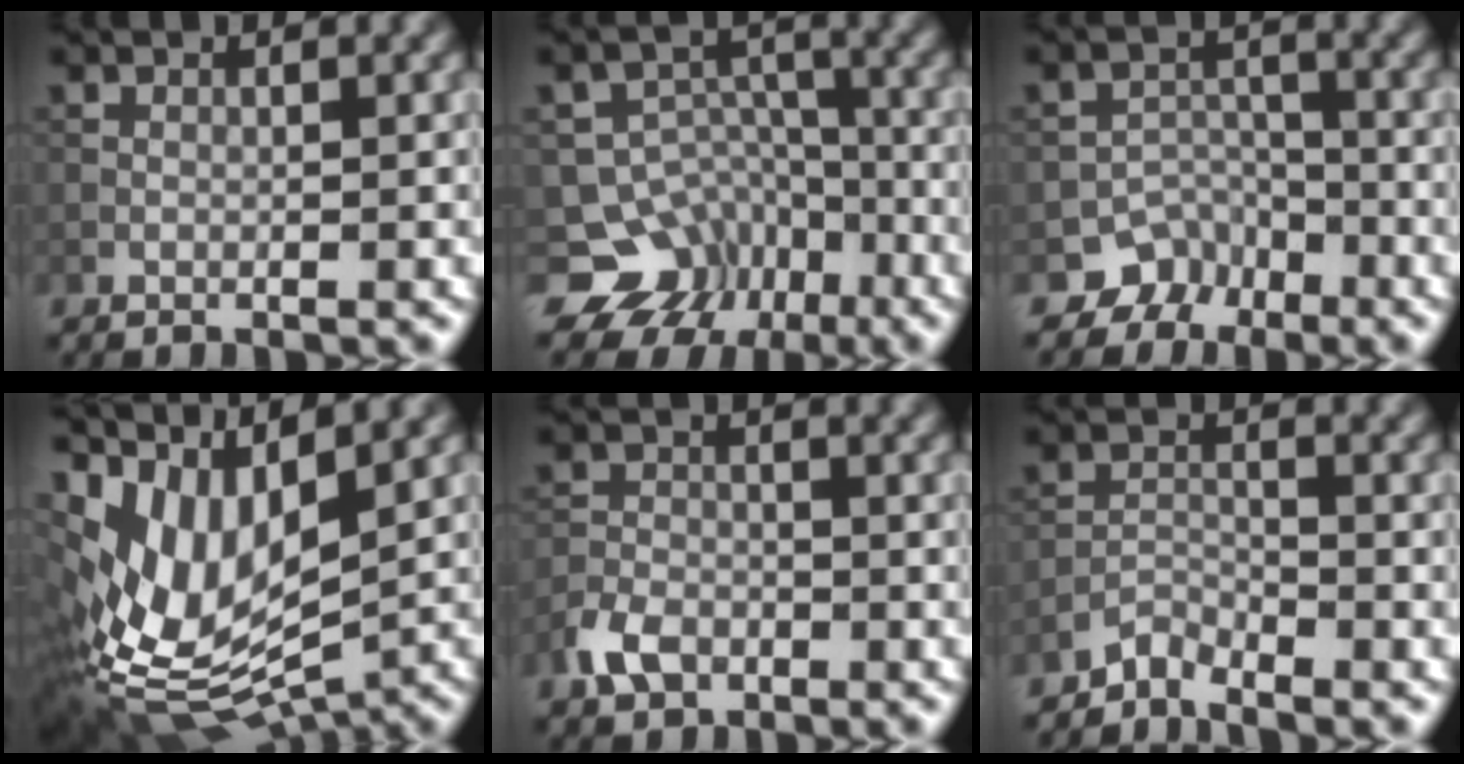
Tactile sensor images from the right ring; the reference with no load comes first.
{"total": 7.9, "force": [-5.2, 5.7, 1.3], "torque": [-0.002, 0.004, -0.072]}
{"total": 3.8, "force": [-2.7, 2.7, 0.3], "torque": [0.013, -0.001, -0.038]}
{"total": 11.4, "force": [1.9, 5.9, 9.6], "torque": [-0.216, -0.017, 0.059]}
{"total": 3.0, "force": [-1.8, 1.9, 1.3], "torque": [-0.027, 0.000, -0.044]}
{"total": 1.8, "force": [-1.8, 0.4, 0.2], "torque": [-0.002, 0.007, -0.040]}